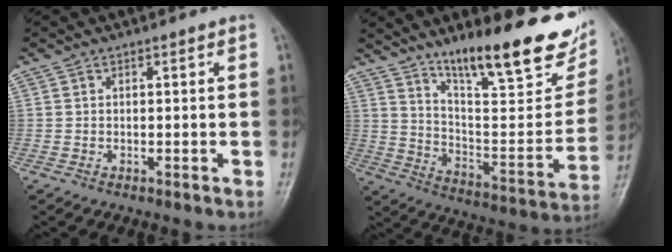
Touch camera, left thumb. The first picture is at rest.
{"total": 26.4, "force": [17.1, 7.1, 18.9], "torque": [-0.236, -0.071, 0.270]}